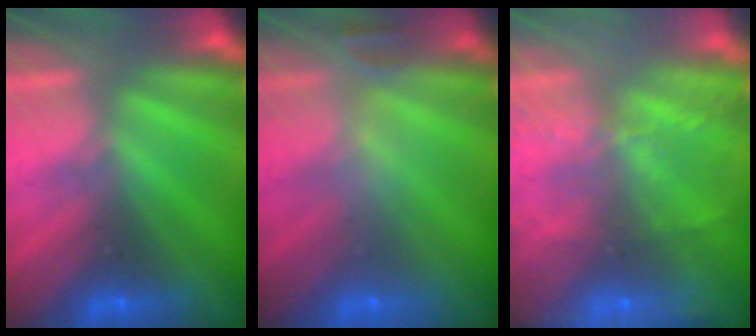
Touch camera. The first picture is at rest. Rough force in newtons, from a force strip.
{"total": 2.4}
{"total": 8.7}